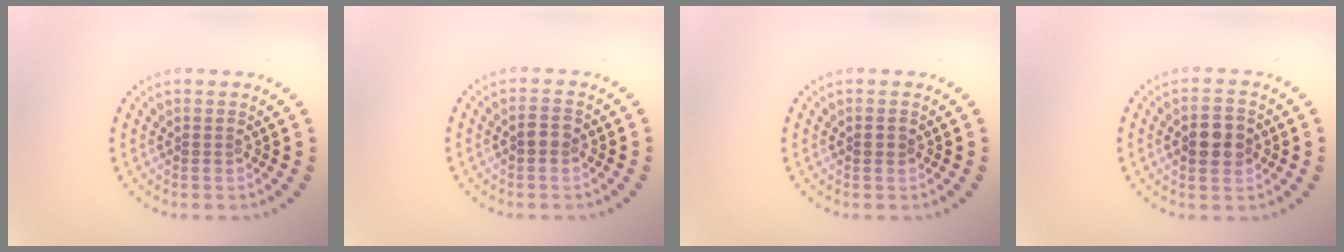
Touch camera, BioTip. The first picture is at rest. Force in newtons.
{"total": 1.5, "press": 1.5, "slide": 0.2}
{"total": 1.0, "press": 0.9, "slide": 0.2}
{"total": 3.6, "press": 3.6, "slide": 0.1}